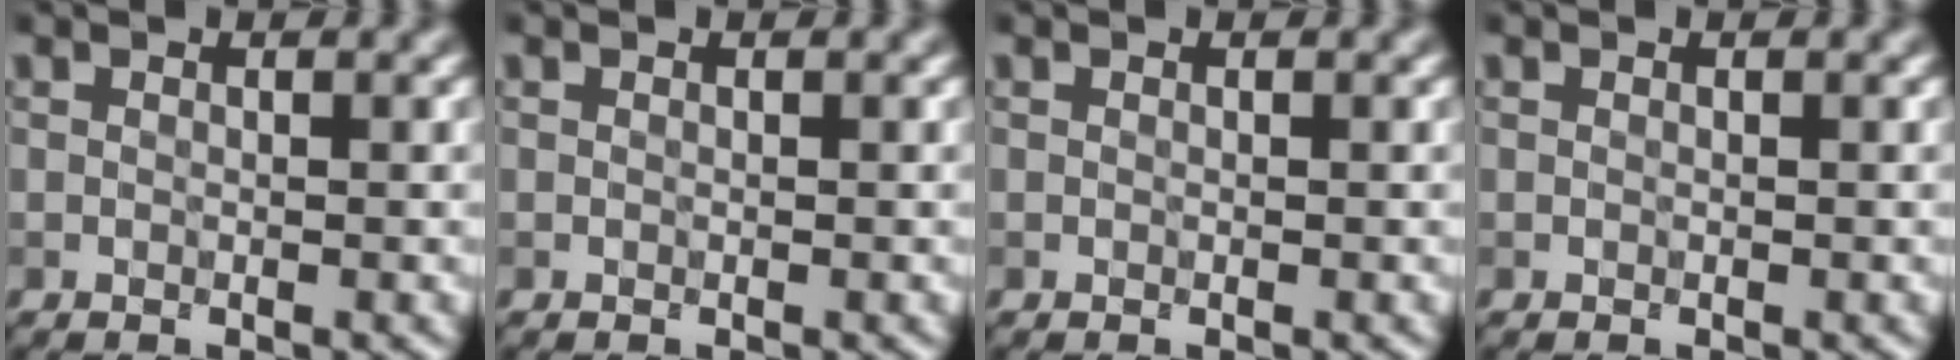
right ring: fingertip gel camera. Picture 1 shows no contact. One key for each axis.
{"total": 0.0}
{"total": 0.0}
{"total": 0.0}